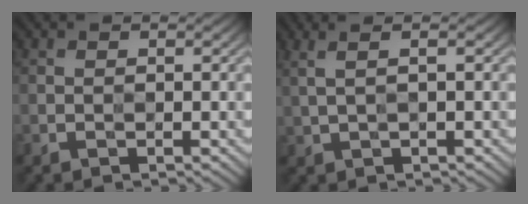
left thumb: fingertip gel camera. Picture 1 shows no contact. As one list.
[{"total": 3.3, "force": [1.3, 1.0, 2.9], "torque": [-0.044, 0.009, 0.005]}]